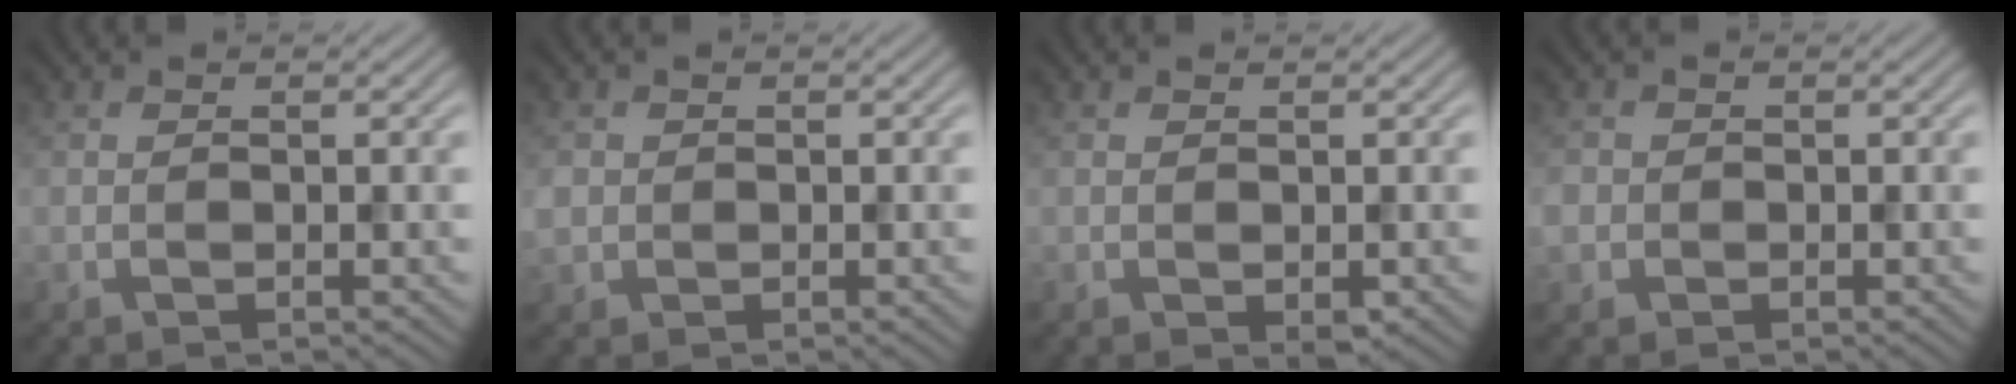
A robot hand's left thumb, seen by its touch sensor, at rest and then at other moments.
{"total": 2.0, "force": [0.1, 1.9, 0.5], "torque": [-0.019, -0.002, -0.001]}
{"total": 0.9, "force": [-0.2, 0.5, 0.7], "torque": [-0.011, -0.004, -0.002]}
{"total": 2.4, "force": [-0.4, 2.2, 0.6], "torque": [-0.020, -0.004, -0.011]}